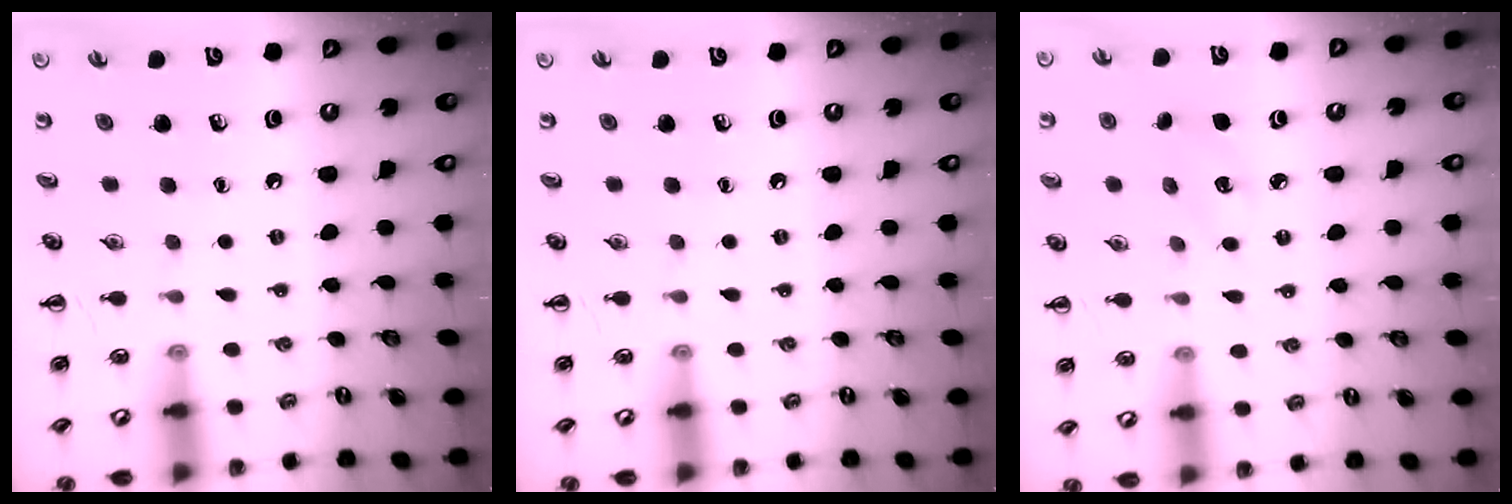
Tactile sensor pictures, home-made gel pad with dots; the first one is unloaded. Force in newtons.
{"total": 0.0}
{"total": 4.8, "press": 4.6, "slide": 1.3}